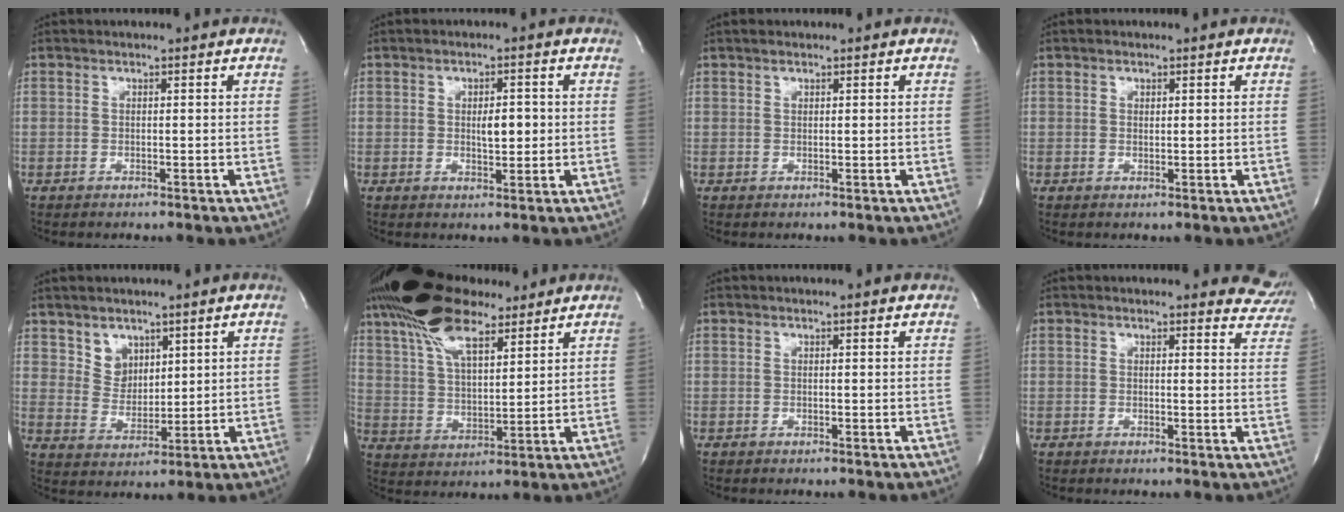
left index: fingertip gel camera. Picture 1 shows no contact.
{"total": 3.3, "force": [-0.1, 1.3, 3.0], "torque": [-0.049, -0.005, 0.000]}
{"total": 0.7, "force": [0.4, 0.4, 0.3], "torque": [-0.008, 0.000, 0.006]}
{"total": 0.6, "force": [0.1, 0.5, 0.4], "torque": [-0.008, -0.007, 0.002]}
{"total": 4.5, "force": [2.7, 3.3, 1.3], "torque": [-0.026, -0.003, 0.059]}
{"total": 15.6, "force": [11.0, 5.4, 9.6], "torque": [-0.197, 0.027, 0.205]}
{"total": 0.9, "force": [0.9, 0.1, 0.2], "torque": [-0.011, -0.001, 0.004]}
{"total": 6.1, "force": [5.9, 1.8, -0.1], "torque": [0.036, -0.033, 0.024]}